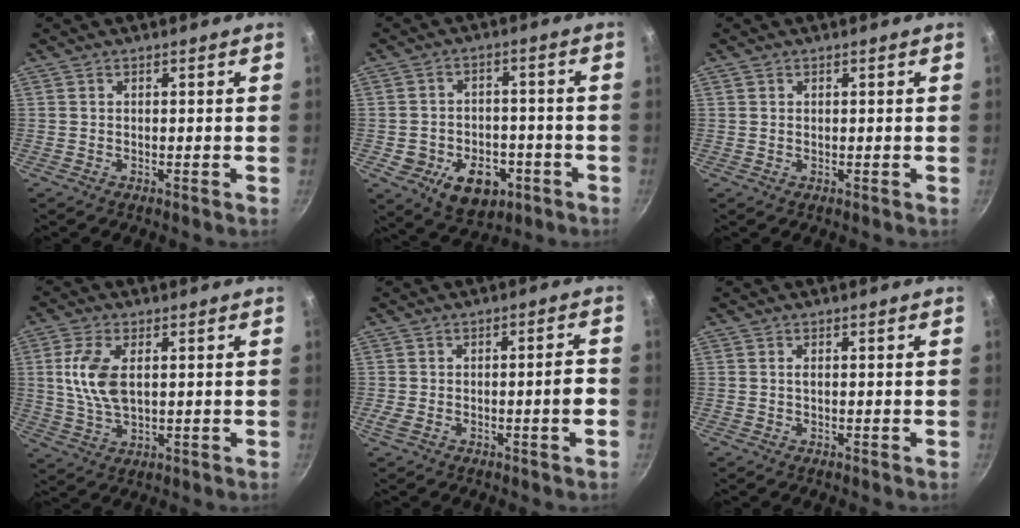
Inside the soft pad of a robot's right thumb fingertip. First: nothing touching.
{"total": 11.3, "force": [-4.2, 7.9, 6.8], "torque": [-0.076, 0.019, -0.051]}
{"total": 0.6, "force": [0.2, 0.5, 0.2], "torque": [-0.004, 0.002, 0.003]}
{"total": 9.1, "force": [1.7, 4.8, 7.6], "torque": [-0.150, -0.003, 0.035]}
{"total": 4.9, "force": [-1.2, 0.7, 4.7], "torque": [-0.073, 0.016, -0.017]}
{"total": 0.6, "force": [0.1, 0.2, 0.5], "torque": [-0.010, 0.001, 0.001]}